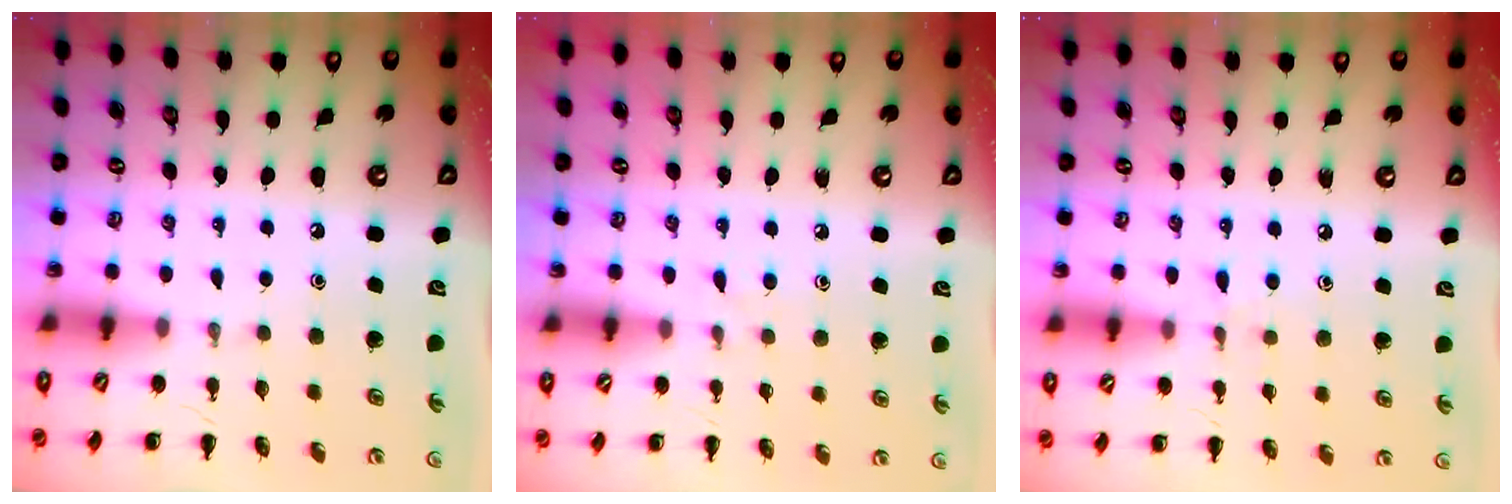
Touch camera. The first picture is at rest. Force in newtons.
{"total": 3.5, "press": 3.3, "slide": 1.3}
{"total": 5.8, "press": 5.4, "slide": 2.2}